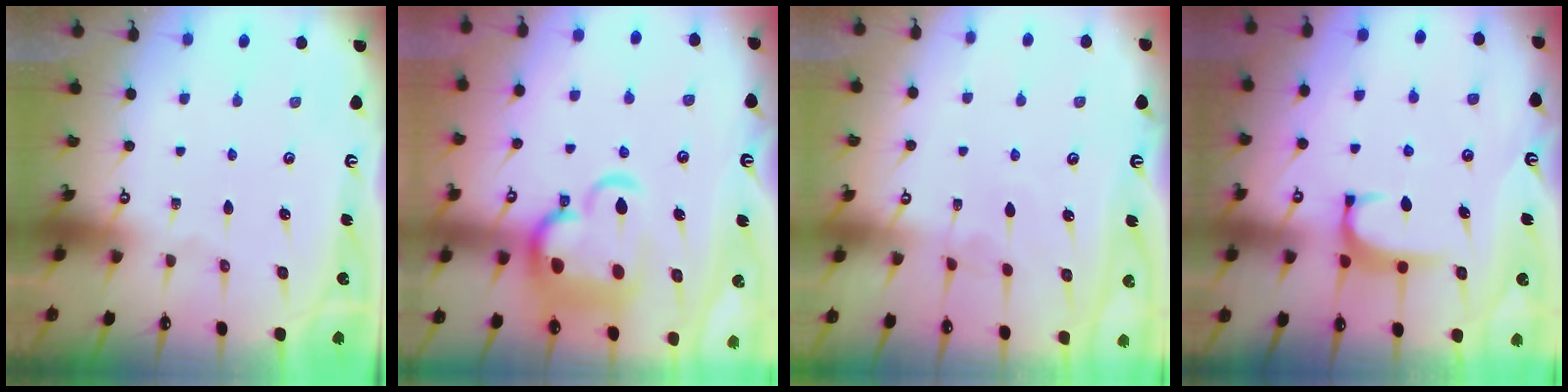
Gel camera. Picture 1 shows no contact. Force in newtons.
{"total": 10.7, "press": 10.5, "slide": 2.2}
{"total": 2.5, "press": 2.4, "slide": 0.3}
{"total": 1.6, "press": 1.6, "slide": 0.5}